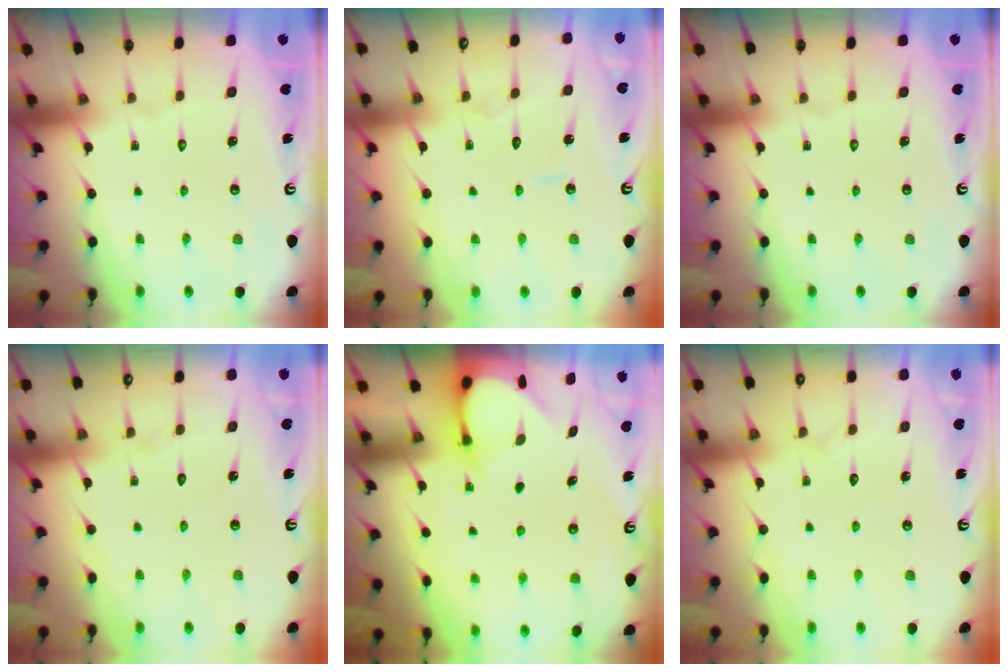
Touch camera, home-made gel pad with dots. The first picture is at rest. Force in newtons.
{"total": 3.9, "press": 3.8, "slide": 0.2}
{"total": 0.0}
{"total": 3.2, "press": 3.2, "slide": 0.3}
{"total": 3.9, "press": 3.9, "slide": 0.4}
{"total": 6.4, "press": 6.4, "slide": 0.6}